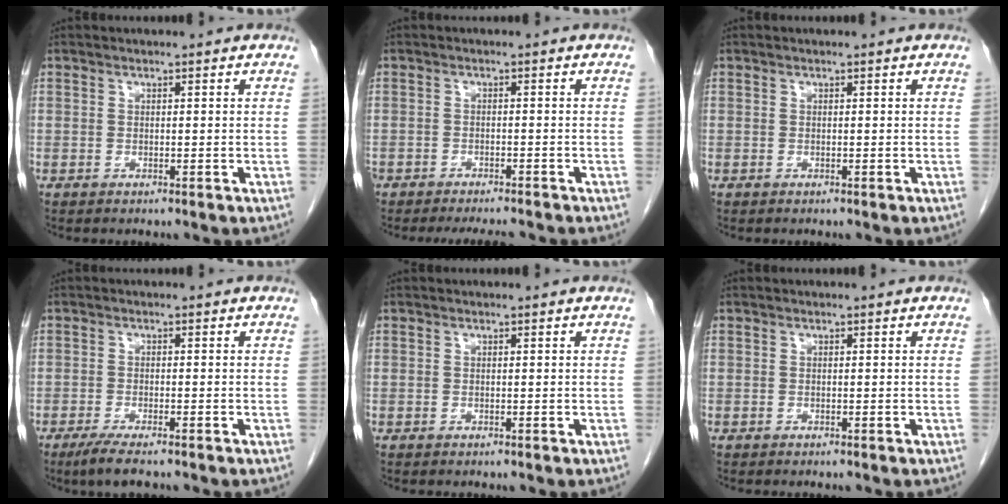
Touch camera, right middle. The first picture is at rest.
{"total": 5.9, "force": [-5.3, 1.3, 2.1], "torque": [-0.024, -0.008, -0.077]}
{"total": 0.0}
{"total": 4.2, "force": [-3.1, 0.5, 2.8], "torque": [-0.051, -0.010, -0.052]}
{"total": 0.0}
{"total": 0.0}